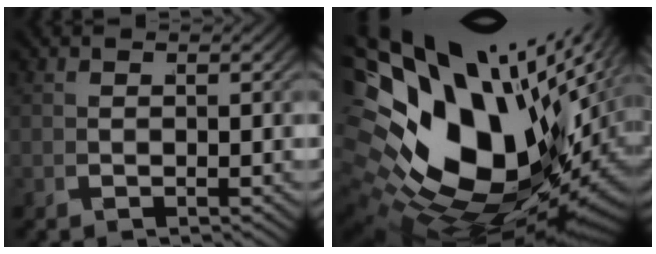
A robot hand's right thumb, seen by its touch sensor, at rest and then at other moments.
{"total": 24.4, "force": [1.4, 16.0, 18.4], "torque": [-0.323, -0.024, 0.032]}